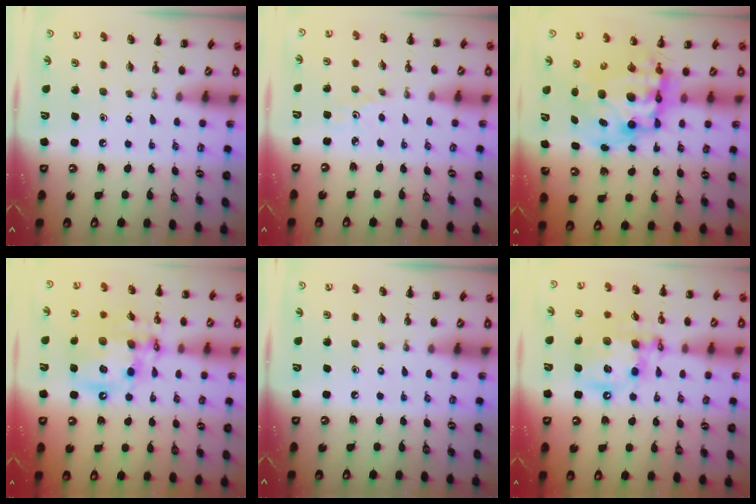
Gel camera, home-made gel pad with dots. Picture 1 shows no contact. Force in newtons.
{"total": 1.7, "press": 1.6, "slide": 0.6}
{"total": 12.5, "press": 12.0, "slide": 3.2}
{"total": 16.3, "press": 16.0, "slide": 3.4}
{"total": 0.0}
{"total": 15.3, "press": 14.8, "slide": 3.7}